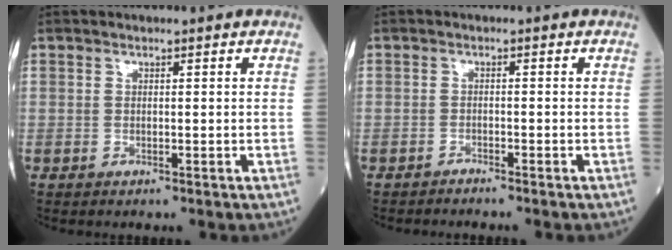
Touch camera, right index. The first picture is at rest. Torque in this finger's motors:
{"motor_torque": [-0.11, -0.12, 0.07, -0.01]}